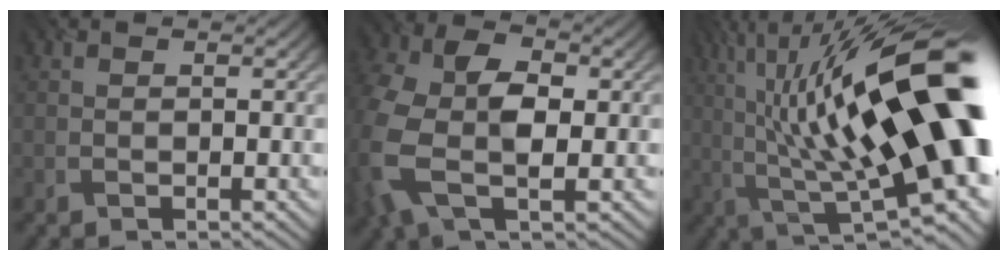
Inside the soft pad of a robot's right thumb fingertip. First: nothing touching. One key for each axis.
{"total": 11.4, "fx": -0.4, "fy": 7.5, "fz": 8.6, "tx": -0.236, "ty": -0.011, "tz": -0.009}
{"total": 22.3, "fx": 3.4, "fy": 7.1, "fz": 20.9, "tx": -0.332, "ty": 0.037, "tz": 0.061}